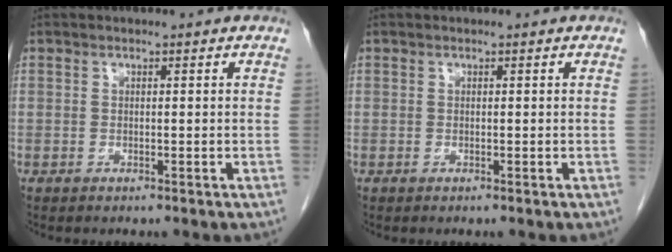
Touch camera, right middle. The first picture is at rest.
{"total": 0.0}